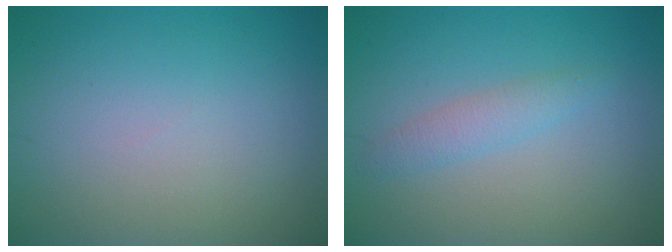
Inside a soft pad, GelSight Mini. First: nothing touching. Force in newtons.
{"total": 1.8, "press": 1.8, "slide": 0.1}